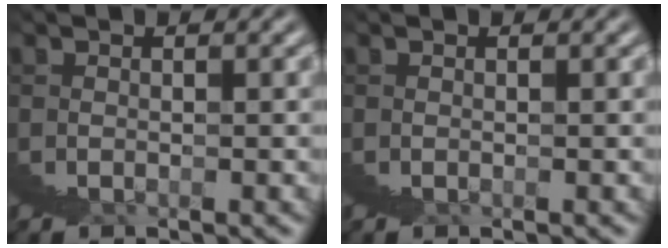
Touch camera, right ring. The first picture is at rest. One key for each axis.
{"total": 0.0}